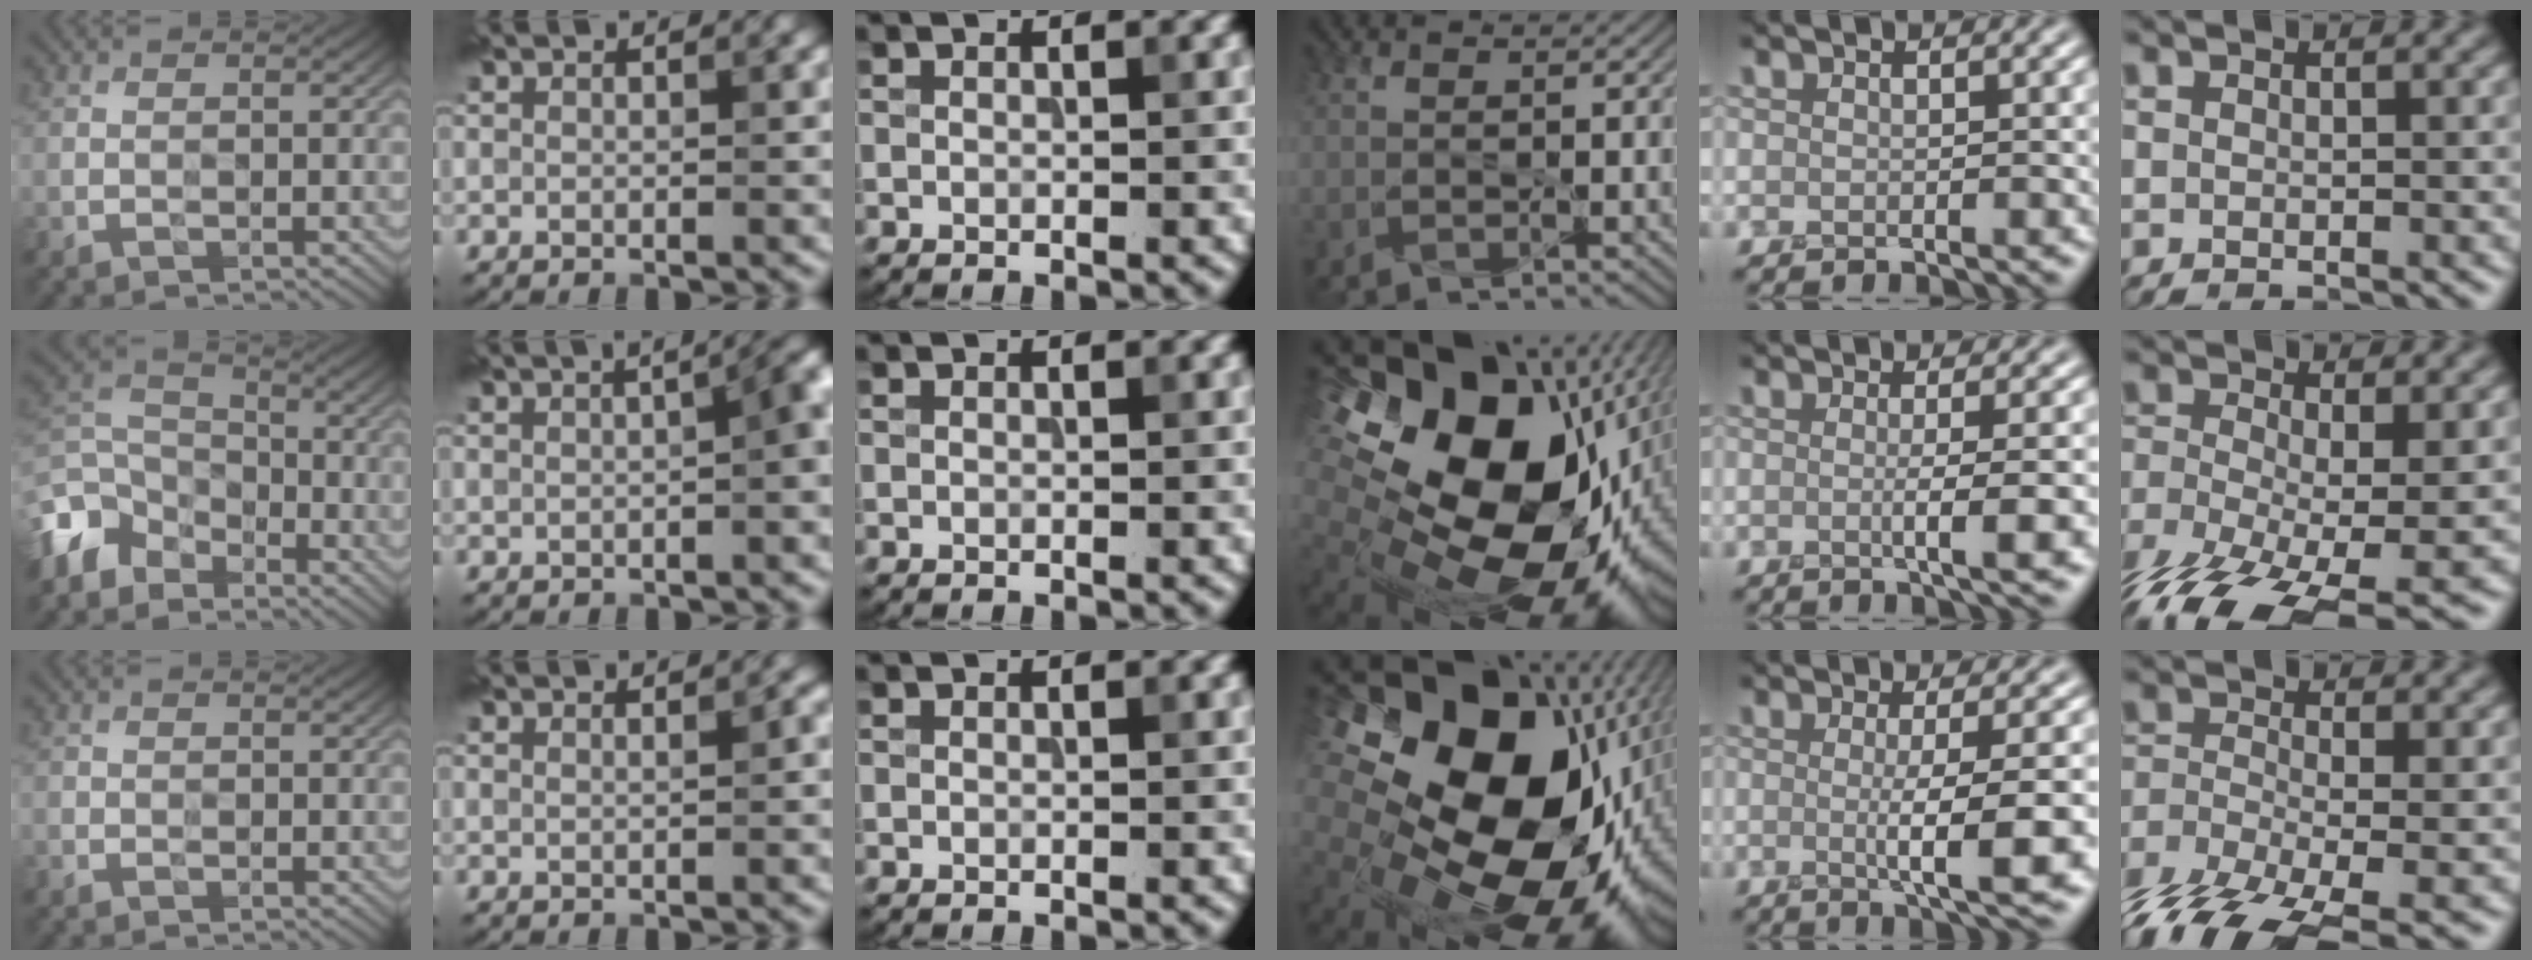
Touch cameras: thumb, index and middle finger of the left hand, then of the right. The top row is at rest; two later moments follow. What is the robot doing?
{"motion": "peel", "object": "tape"}